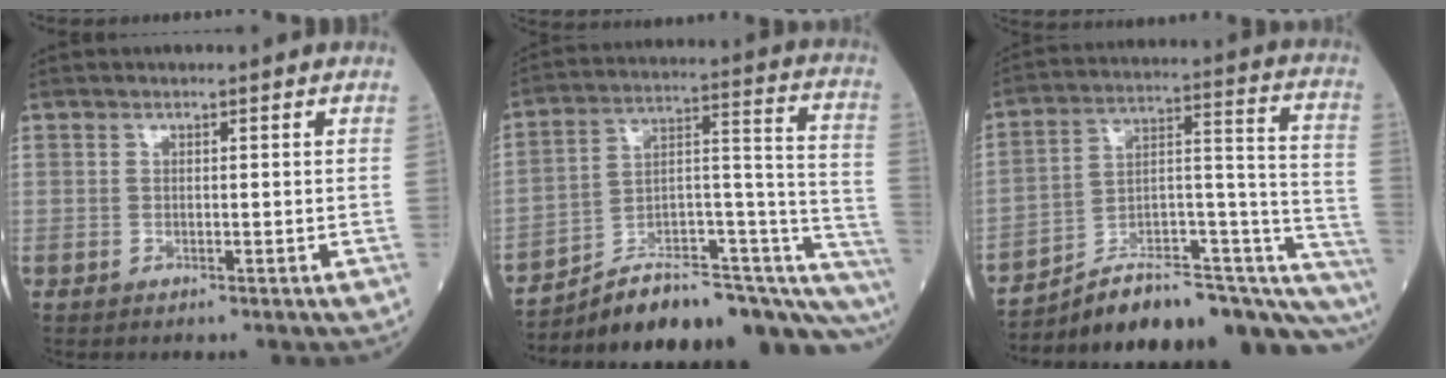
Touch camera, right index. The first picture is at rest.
{"total": 24.1, "force": [-20.0, 5.5, 12.3], "torque": [-0.103, 0.056, -0.288]}
{"total": 24.2, "force": [-20.2, 5.1, 12.3], "torque": [-0.103, 0.054, -0.292]}